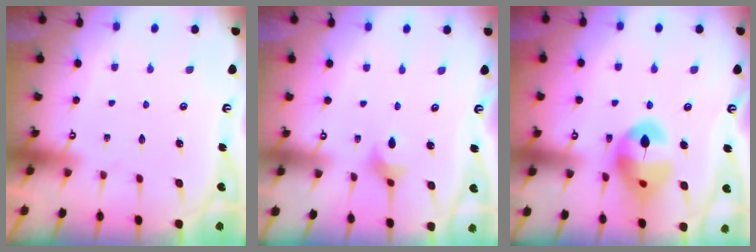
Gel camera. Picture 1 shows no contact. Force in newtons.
{"total": 2.7, "press": 2.7, "slide": 0.2}
{"total": 15.3, "press": 15.2, "slide": 2.1}